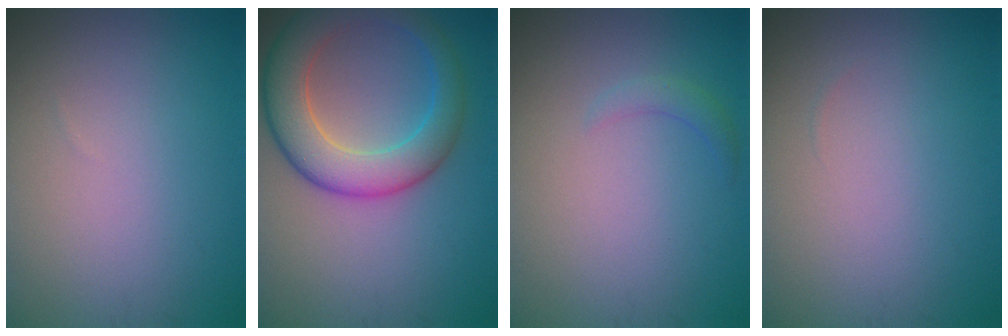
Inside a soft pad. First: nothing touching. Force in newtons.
{"total": 7.0, "press": 7.0, "slide": 0.2}
{"total": 1.3, "press": 1.3, "slide": 0.1}
{"total": 0.0}